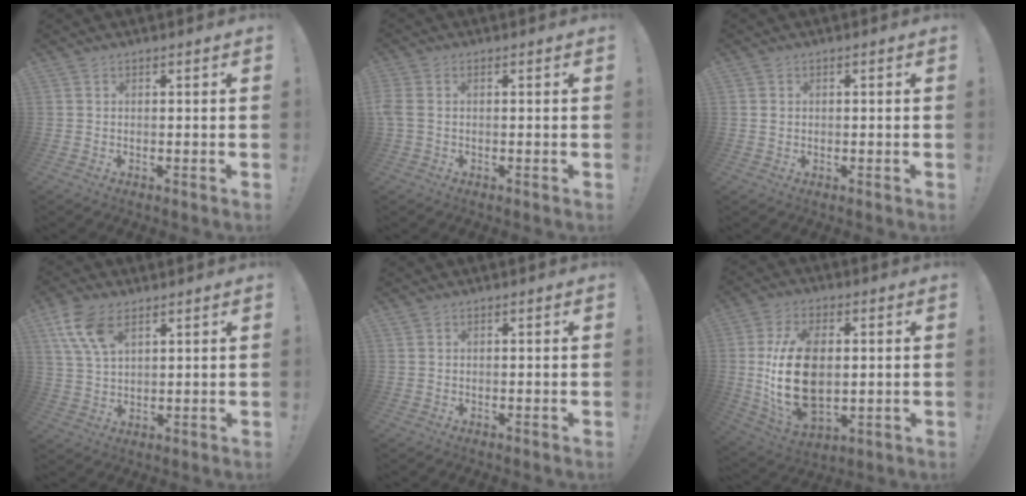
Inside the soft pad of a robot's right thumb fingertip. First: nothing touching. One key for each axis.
{"total": 2.6, "fx": 0.0, "fy": 1.5, "fz": 2.2, "tx": -0.049, "ty": 0.002, "tz": 0.002}
{"total": 1.1, "fx": 0.3, "fy": 1.0, "fz": 0.2, "tx": -0.004, "ty": 0.006, "tz": 0.006}
{"total": 11.1, "fx": 5.9, "fy": 6.2, "fz": 7.0, "tx": -0.133, "ty": -0.014, "tz": 0.115}
{"total": 0.7, "fx": 0.5, "fy": 0.5, "fz": 0.2, "tx": -0.007, "ty": 0.003, "tz": 0.010}
{"total": 19.9, "fx": 1.2, "fy": 12.1, "fz": 15.7, "tx": -0.298, "ty": -0.010, "tz": 0.027}